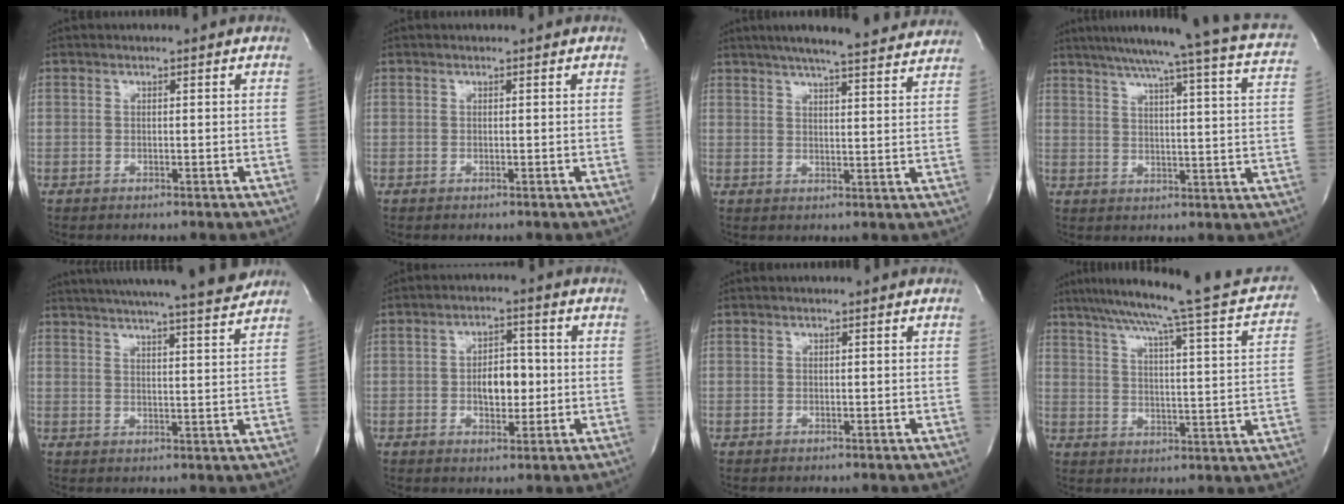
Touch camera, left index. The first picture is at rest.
{"total": 0.0}
{"total": 19.3, "force": [17.2, 1.7, 8.6], "torque": [-0.132, 0.011, 0.215]}
{"total": 24.2, "force": [20.4, -0.3, 13.0], "torque": [-0.200, -0.029, 0.247]}
{"total": 18.7, "force": [16.9, -0.2, 7.9], "torque": [-0.131, -0.016, 0.224]}
{"total": 5.7, "force": [-0.8, 3.1, 4.7], "torque": [-0.075, 0.006, -0.011]}
{"total": 0.0}
{"total": 24.7, "force": [21.5, 0.9, 12.1], "torque": [-0.188, -0.025, 0.269]}